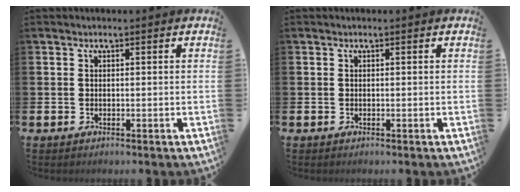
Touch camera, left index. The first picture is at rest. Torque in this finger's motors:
{"motor_torque": [0.00, 0.00, -0.01, 0.00]}